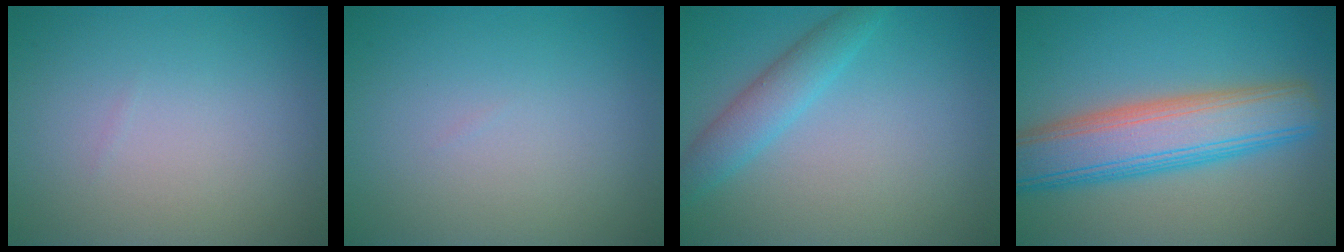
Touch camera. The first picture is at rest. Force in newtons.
{"total": 0.0}
{"total": 3.0, "press": 3.0, "slide": 0.1}
{"total": 8.4, "press": 8.4, "slide": 0.3}